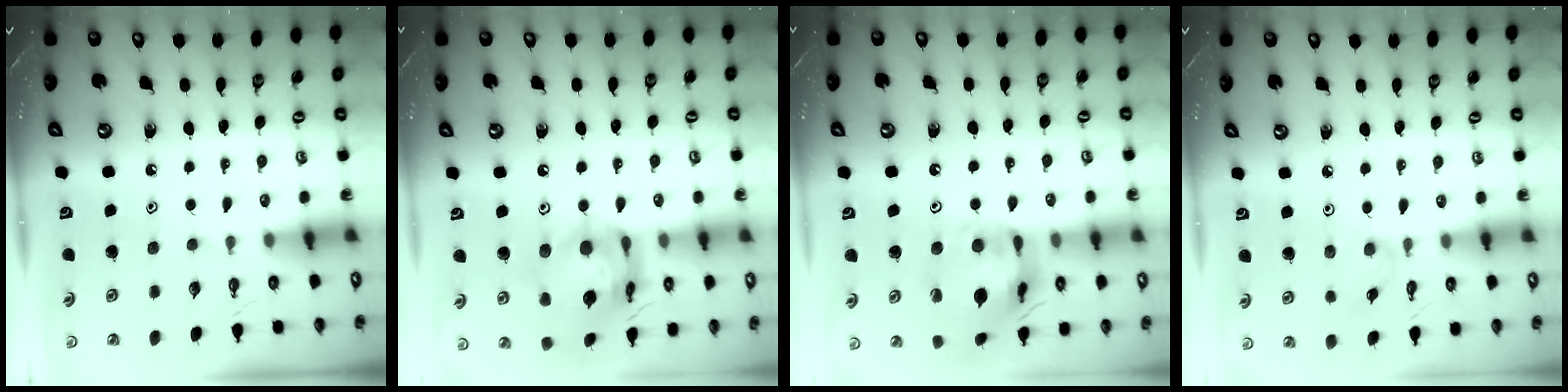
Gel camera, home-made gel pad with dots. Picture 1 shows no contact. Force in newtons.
{"total": 17.7, "press": 17.6, "slide": 1.7}
{"total": 16.3, "press": 16.2, "slide": 2.1}
{"total": 1.6, "press": 1.5, "slide": 0.4}